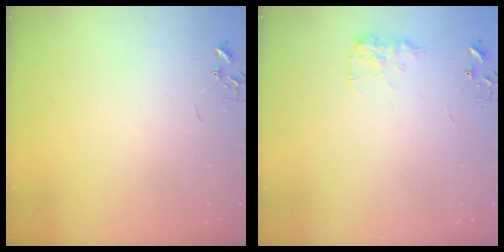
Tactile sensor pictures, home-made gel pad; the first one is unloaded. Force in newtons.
{"total": 8.7, "press": 8.6, "slide": 0.5}